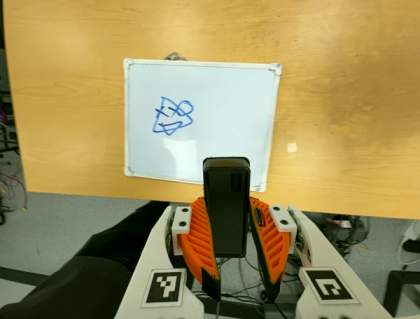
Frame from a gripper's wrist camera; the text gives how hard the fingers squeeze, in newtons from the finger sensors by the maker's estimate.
{"total": 6.8, "left": 5.1, "right": 8.5}